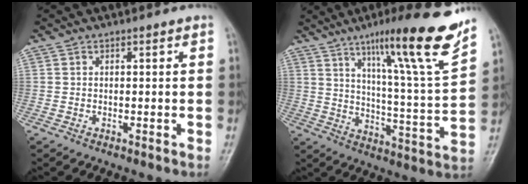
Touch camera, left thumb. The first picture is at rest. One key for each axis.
{"total": 19.7, "fx": 12.8, "fy": 1.0, "fz": 14.9, "tx": -0.198, "ty": -0.068, "tz": 0.195}